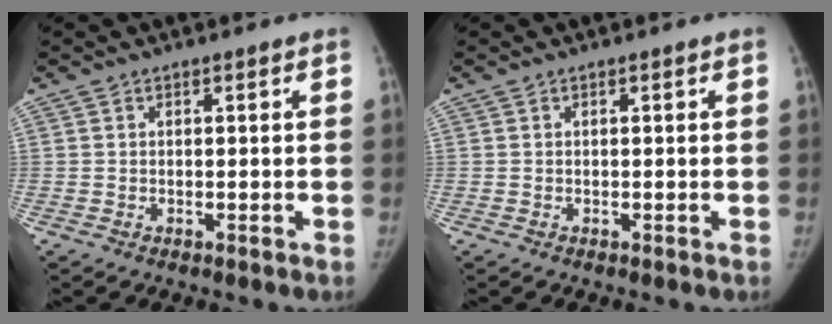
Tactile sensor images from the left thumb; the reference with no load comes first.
{"total": 0.0}